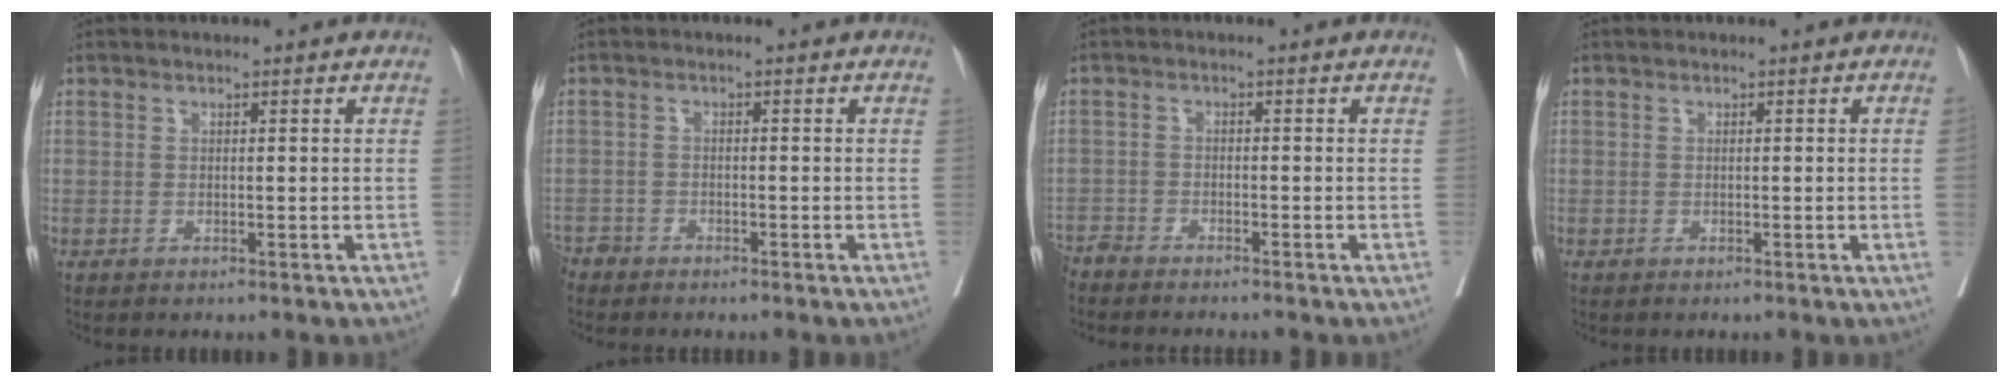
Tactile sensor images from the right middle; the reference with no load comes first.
{"total": 2.5, "force": [-2.3, 0.8, -0.2], "torque": [0.006, -0.003, -0.047]}
{"total": 5.8, "force": [-5.6, 0.2, 1.6], "torque": [-0.011, -0.013, -0.094]}
{"total": 0.8, "force": [0.0, -0.4, 0.7], "torque": [-0.005, 0.000, -0.001]}